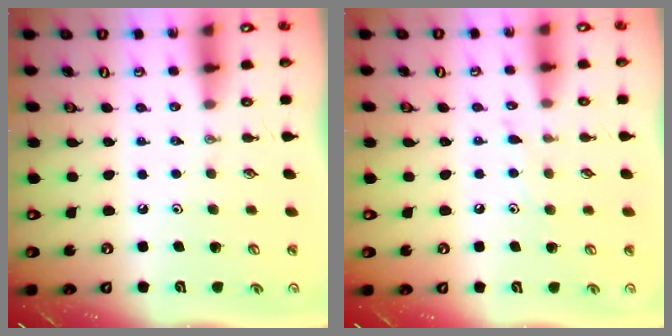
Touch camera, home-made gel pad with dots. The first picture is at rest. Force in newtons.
{"total": 4.6, "press": 4.6, "slide": 0.3}